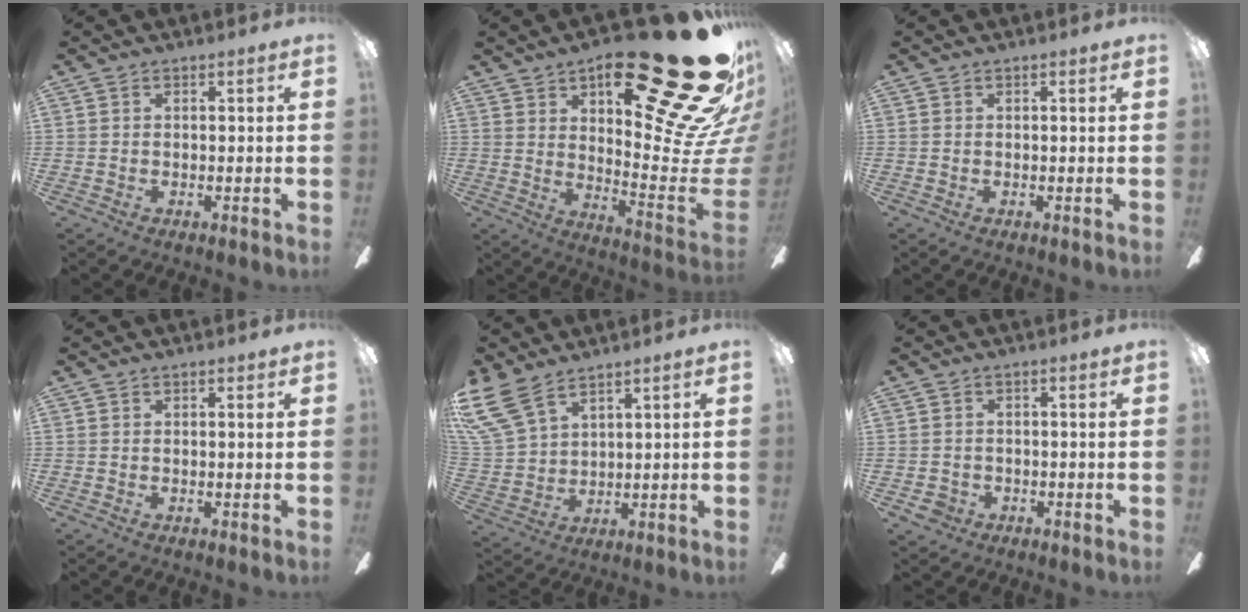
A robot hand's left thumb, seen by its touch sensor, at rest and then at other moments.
{"total": 35.3, "force": [20.5, 11.4, 26.4], "torque": [-0.290, -0.157, 0.351]}
{"total": 0.0}
{"total": 0.6, "force": [0.5, 0.1, 0.3], "torque": [-0.001, -0.001, 0.006]}
{"total": 12.7, "force": [8.8, 6.2, 6.7], "torque": [-0.171, -0.034, 0.172]}
{"total": 2.7, "force": [-1.2, 2.3, 0.6], "torque": [-0.015, 0.003, -0.024]}